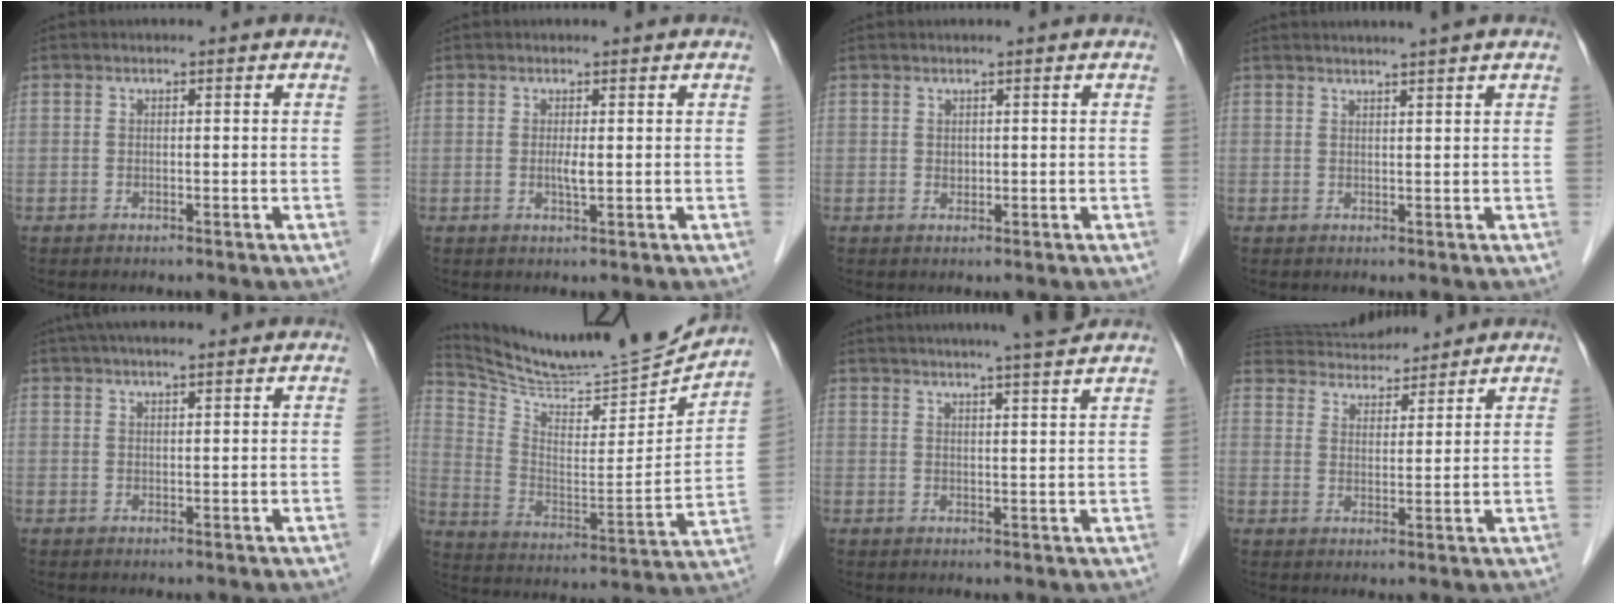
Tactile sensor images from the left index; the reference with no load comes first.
{"total": 1.5, "force": [0.2, 0.1, 1.5], "torque": [-0.025, 0.000, 0.005]}
{"total": 0.6, "force": [0.3, 0.5, 0.3], "torque": [0.003, 0.002, 0.005]}
{"total": 3.3, "force": [2.9, -0.8, 1.5], "torque": [-0.012, 0.012, 0.042]}
{"total": 5.6, "force": [4.6, 0.8, 3.1], "torque": [-0.041, 0.033, 0.078]}
{"total": 22.1, "force": [21.1, 1.4, 6.5], "torque": [-0.124, -0.055, 0.327]}
{"total": 10.4, "force": [9.1, -0.8, 4.9], "torque": [-0.074, 0.011, 0.112]}
{"total": 12.3, "force": [11.8, 2.5, 2.7], "torque": [-0.043, 0.031, 0.193]}